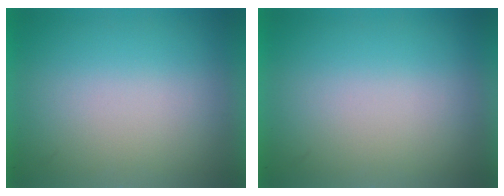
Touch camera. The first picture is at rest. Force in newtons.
{"total": 0.0}